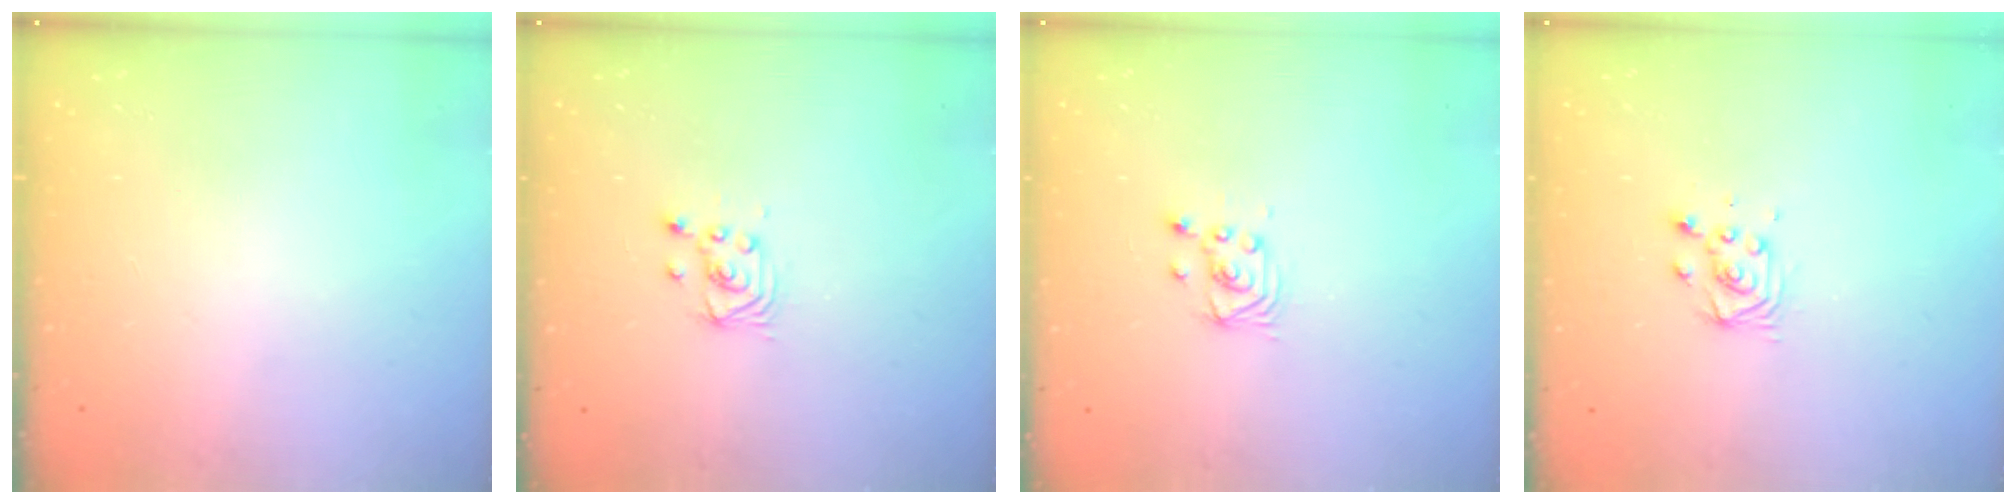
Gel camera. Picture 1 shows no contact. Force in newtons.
{"total": 2.5, "press": 2.5, "slide": 0.2}
{"total": 2.5, "press": 2.5, "slide": 0.2}
{"total": 4.7, "press": 4.7, "slide": 0.5}